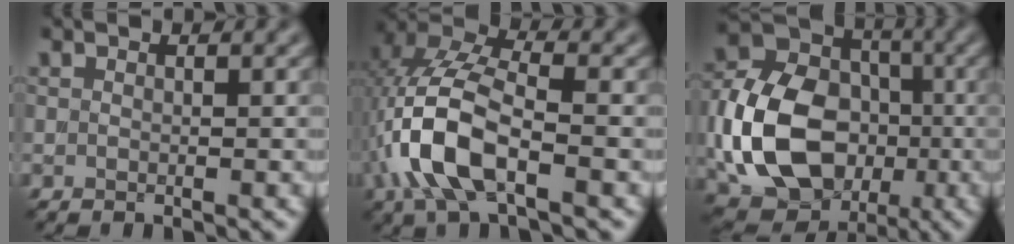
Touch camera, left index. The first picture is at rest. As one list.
[{"total": 8.7, "force": [-2.6, 3.8, 7.4], "torque": [-0.169, 0.014, -0.056]}, {"total": 14.1, "force": [-2.9, 10.6, 8.9], "torque": [-0.188, -0.012, -0.053]}]